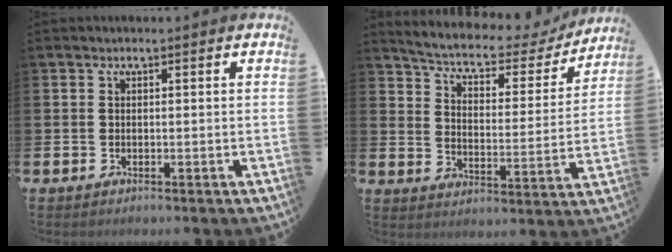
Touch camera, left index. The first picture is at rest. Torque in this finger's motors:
{"motor_torque": [0.90, -1.24, 0.45, 0.03]}